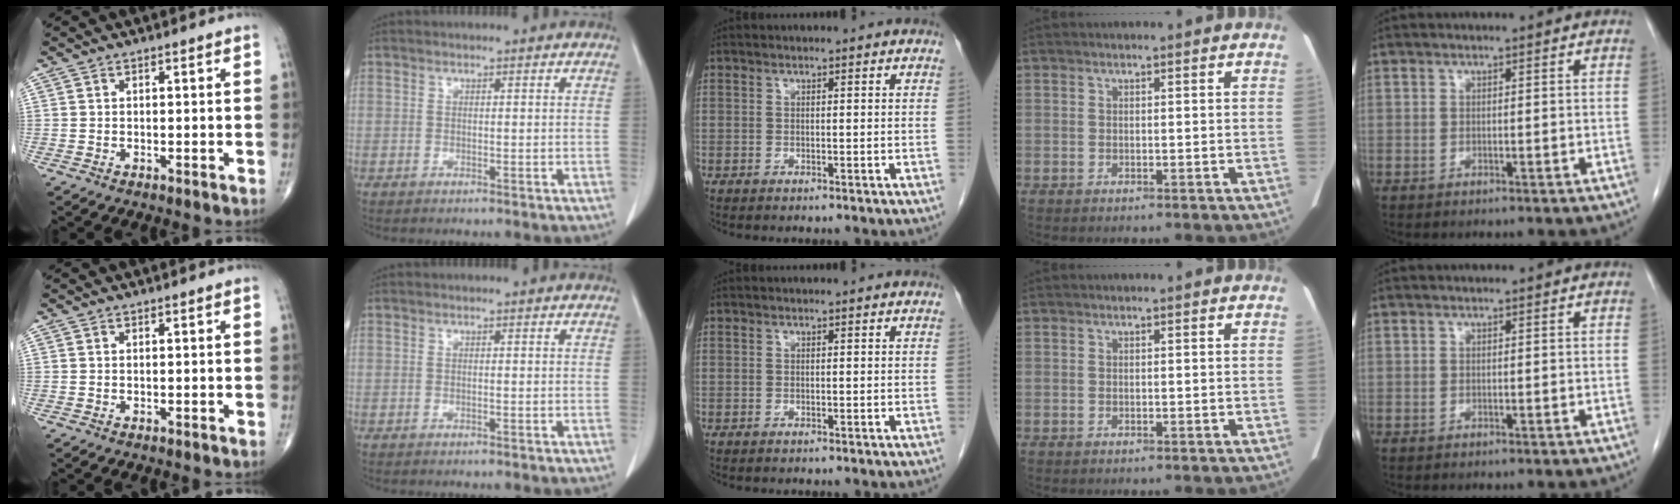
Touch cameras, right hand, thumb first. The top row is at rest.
{}